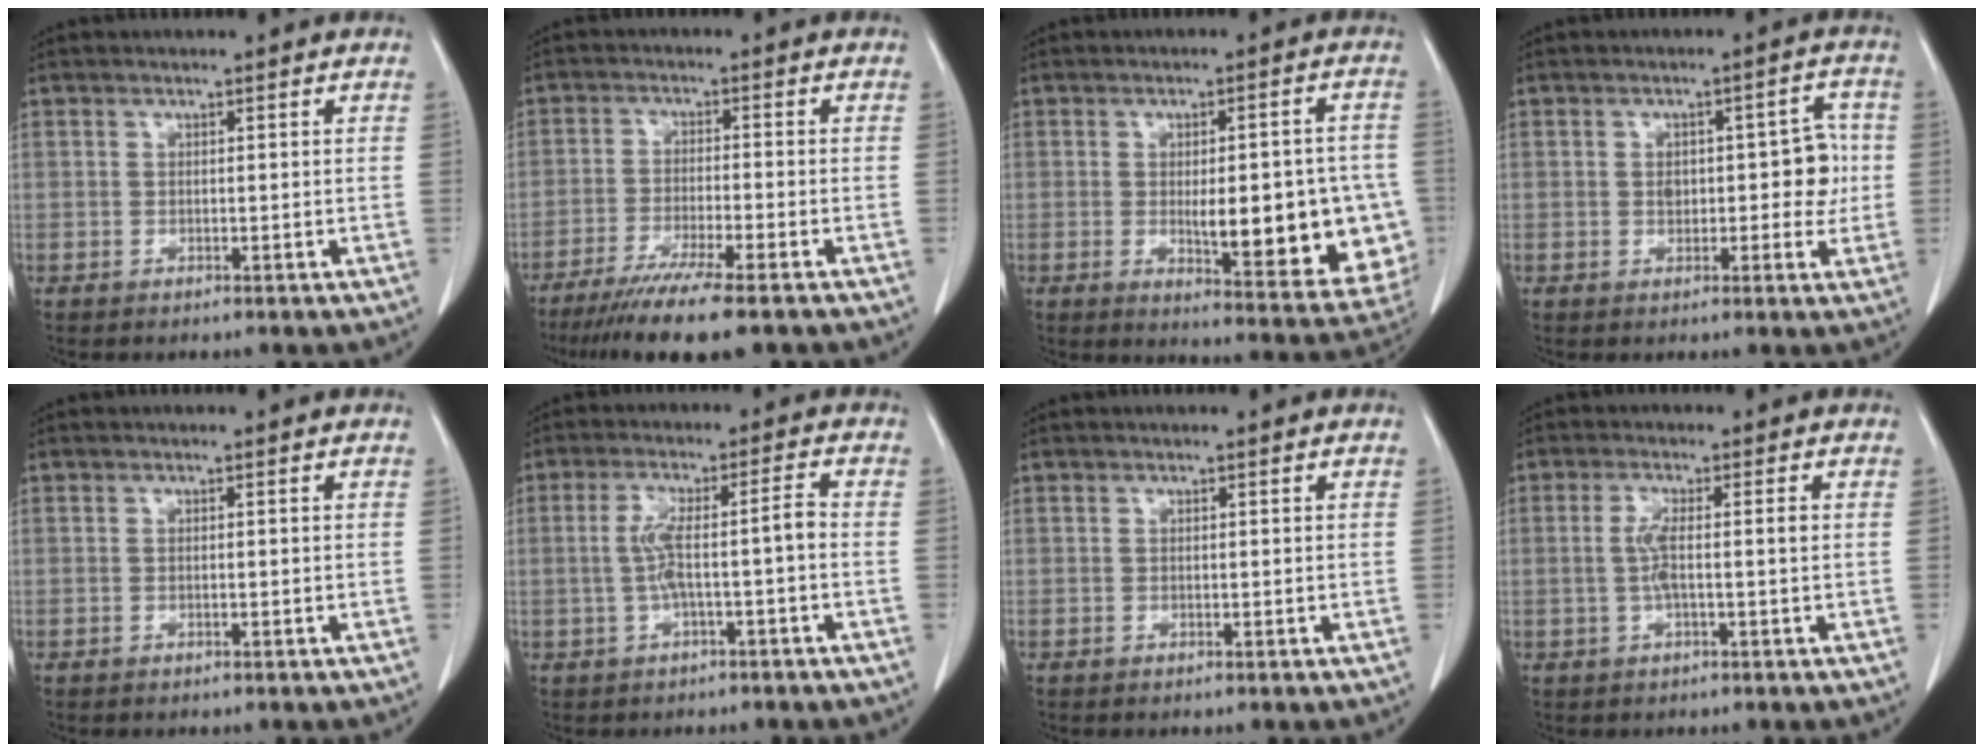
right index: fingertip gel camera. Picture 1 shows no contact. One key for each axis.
{"total": 10.4, "fx": -7.9, "fy": -0.2, "fz": 6.8, "tx": -0.105, "ty": -0.027, "tz": -0.127}
{"total": 17.7, "fx": -2.4, "fy": 5.2, "fz": 16.8, "tx": -0.153, "ty": 0.008, "tz": -0.005}
{"total": 6.1, "fx": 0.1, "fy": 3.1, "fz": 5.3, "tx": -0.063, "ty": 0.021, "tz": 0.006}
{"total": 0.0}
{"total": 6.0, "fx": -1.0, "fy": 0.4, "fz": 5.9, "tx": -0.119, "ty": 0.025, "tz": -0.014}
{"total": 0.0}
{"total": 3.6, "fx": -0.1, "fy": 0.4, "fz": 3.6, "tx": -0.077, "ty": 0.004, "tz": -0.002}